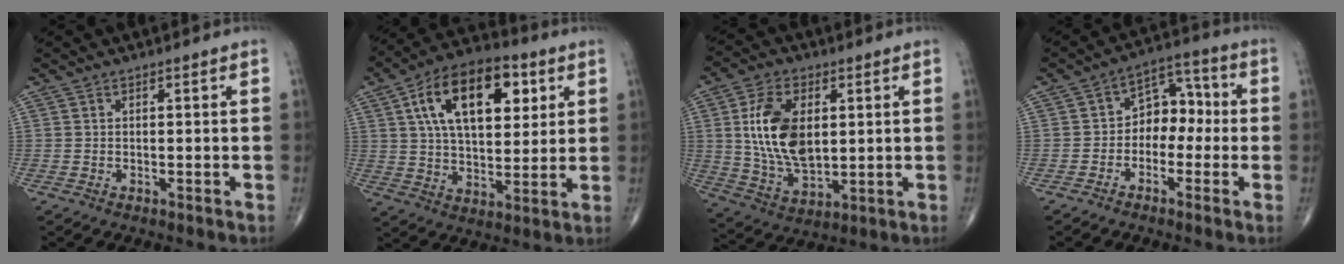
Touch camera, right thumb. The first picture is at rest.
{"total": 19.7, "force": [6.8, 10.6, 15.2], "torque": [-0.217, -0.006, 0.109]}
{"total": 15.0, "force": [2.5, 8.7, 12.0], "torque": [-0.215, -0.011, 0.054]}
{"total": 8.1, "force": [-1.1, 5.9, 5.4], "torque": [-0.045, 0.041, -0.035]}